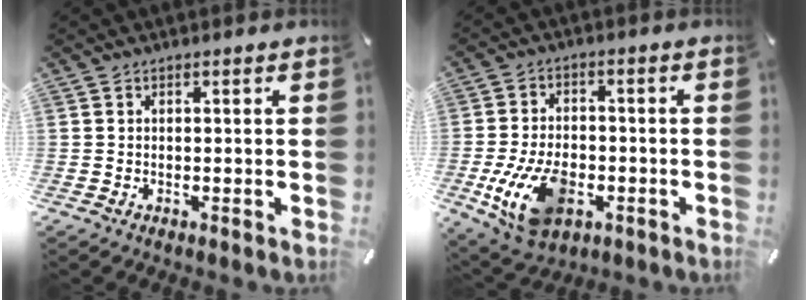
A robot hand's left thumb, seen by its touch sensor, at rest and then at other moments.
{"total": 14.0, "force": [-4.2, 9.0, 9.8], "torque": [-0.192, 0.001, -0.073]}